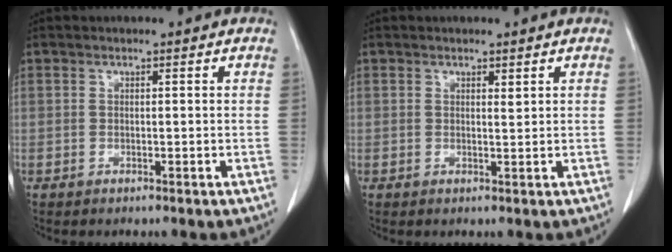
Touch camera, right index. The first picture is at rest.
{"total": 0.7, "force": [0.5, 0.1, 0.4], "torque": [-0.010, -0.005, 0.007]}